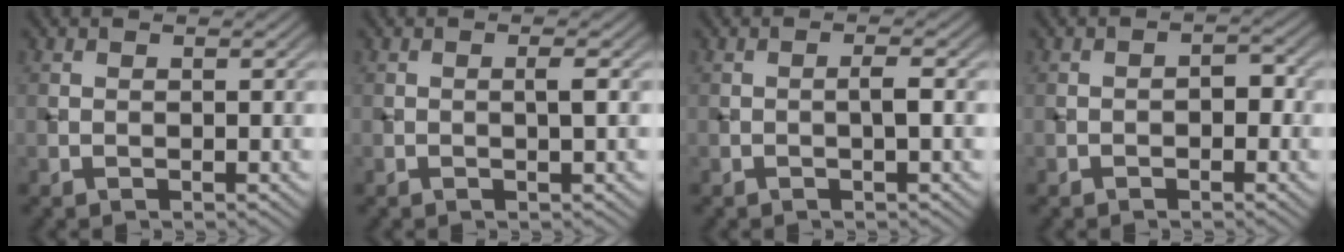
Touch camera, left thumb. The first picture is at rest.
{"total": 1.1, "force": [0.0, -0.1, 1.1], "torque": [-0.023, 0.002, -0.003]}
{"total": 1.3, "force": [-0.3, 0.0, 1.3], "torque": [-0.026, 0.003, -0.008]}
{"total": 1.7, "force": [-0.7, 1.0, 1.3], "torque": [-0.019, 0.004, -0.016]}